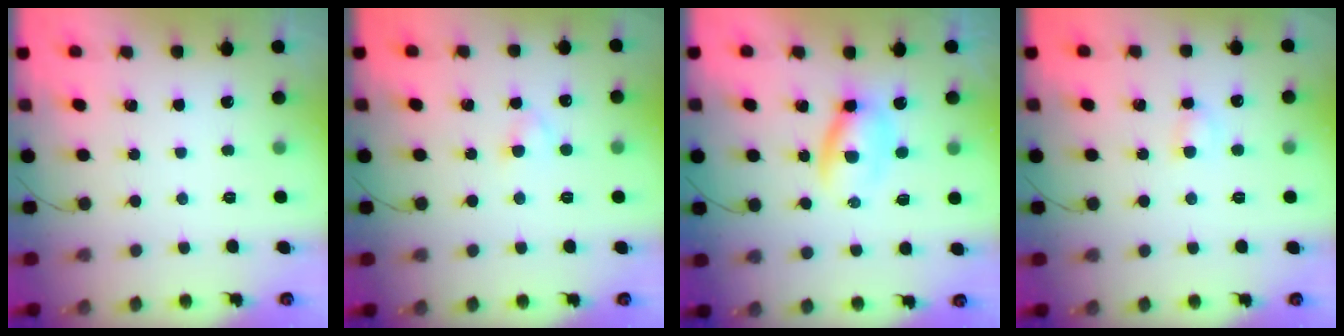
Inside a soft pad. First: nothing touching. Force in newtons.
{"total": 2.4, "press": 2.2, "slide": 1.0}
{"total": 4.3, "press": 4.2, "slide": 0.8}
{"total": 3.0, "press": 2.8, "slide": 1.0}